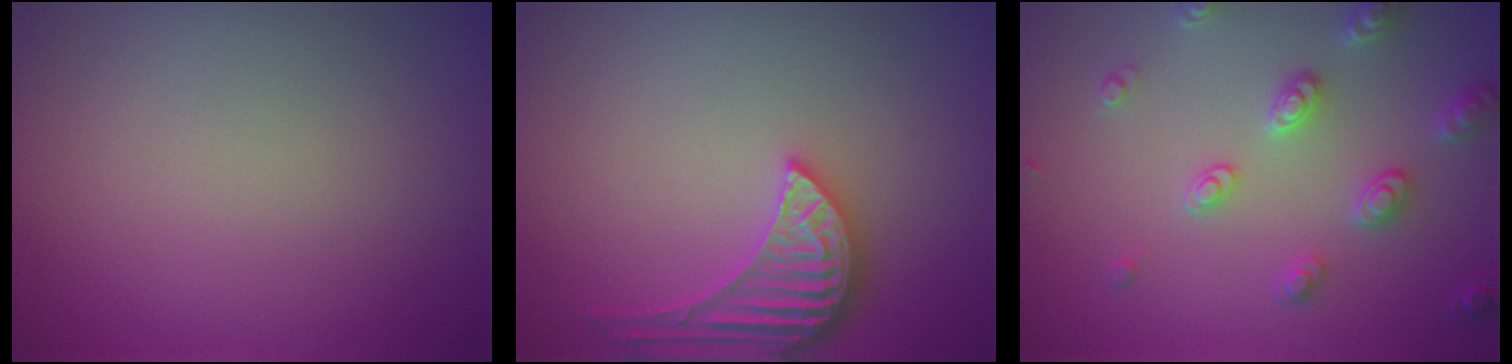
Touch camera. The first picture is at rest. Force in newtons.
{"total": 4.0, "press": 3.6, "slide": 1.8}
{"total": 3.6, "press": 3.2, "slide": 1.6}